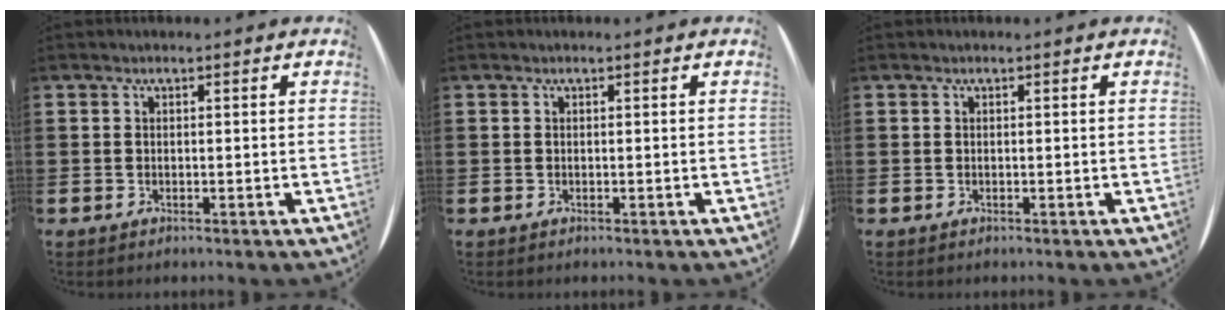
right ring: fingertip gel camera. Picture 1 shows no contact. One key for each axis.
{"total": 0.0}
{"total": 0.0}